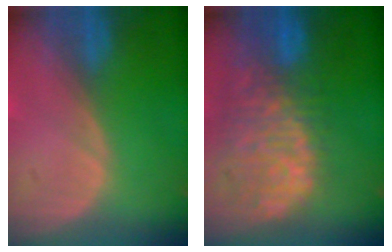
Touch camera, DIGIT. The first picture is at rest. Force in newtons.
{"total": 12.0, "press": 9.8, "slide": 6.8}